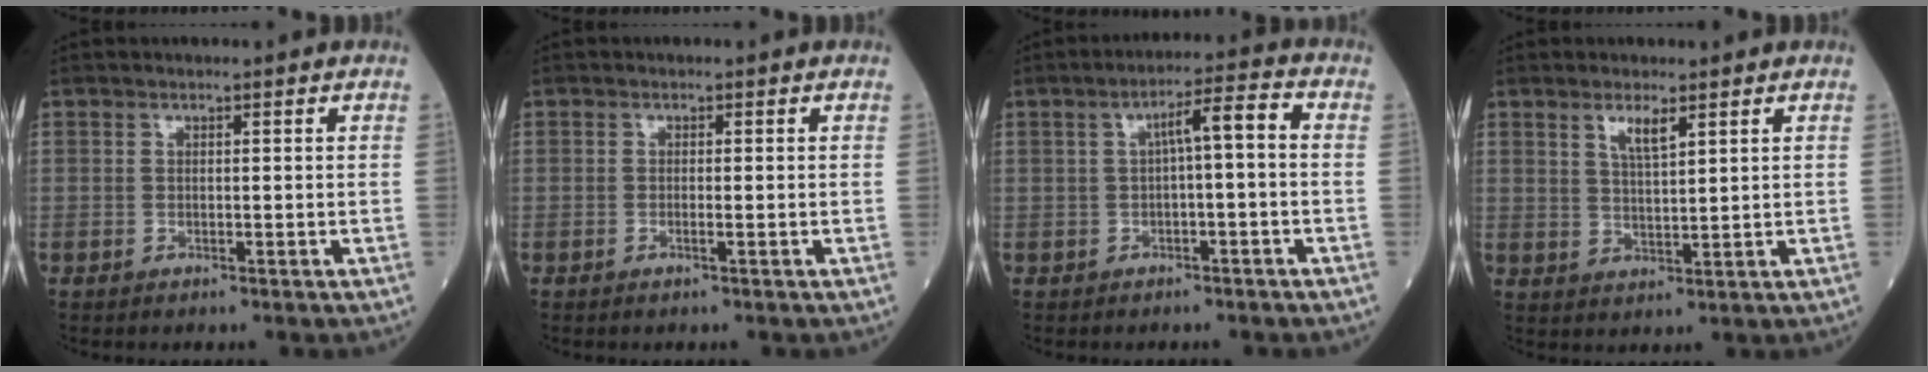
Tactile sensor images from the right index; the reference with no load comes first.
{"total": 0.7, "force": [-0.3, -0.1, 0.6], "torque": [-0.011, 0.000, -0.006]}
{"total": 5.1, "force": [0.1, 0.7, 5.0], "torque": [-0.076, 0.022, 0.001]}
{"total": 3.6, "force": [2.2, 0.6, 2.8], "torque": [-0.055, -0.002, 0.043]}